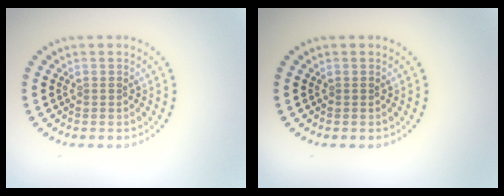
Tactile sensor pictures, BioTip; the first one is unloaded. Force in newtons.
{"total": 0.0}